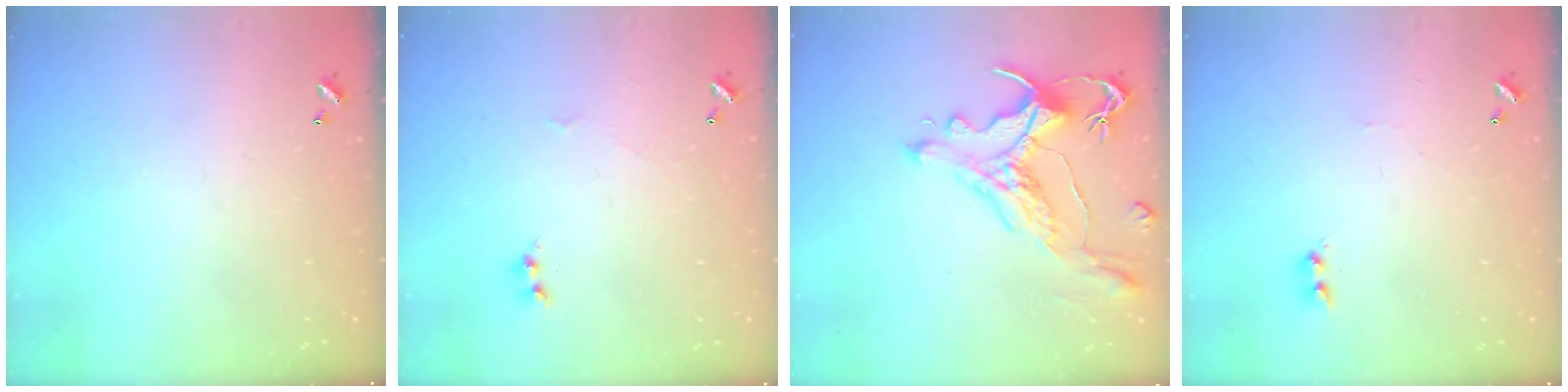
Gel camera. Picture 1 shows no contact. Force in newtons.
{"total": 1.6, "press": 1.6, "slide": 0.2}
{"total": 1.7, "press": 1.2, "slide": 1.1}
{"total": 3.8, "press": 3.8, "slide": 0.5}